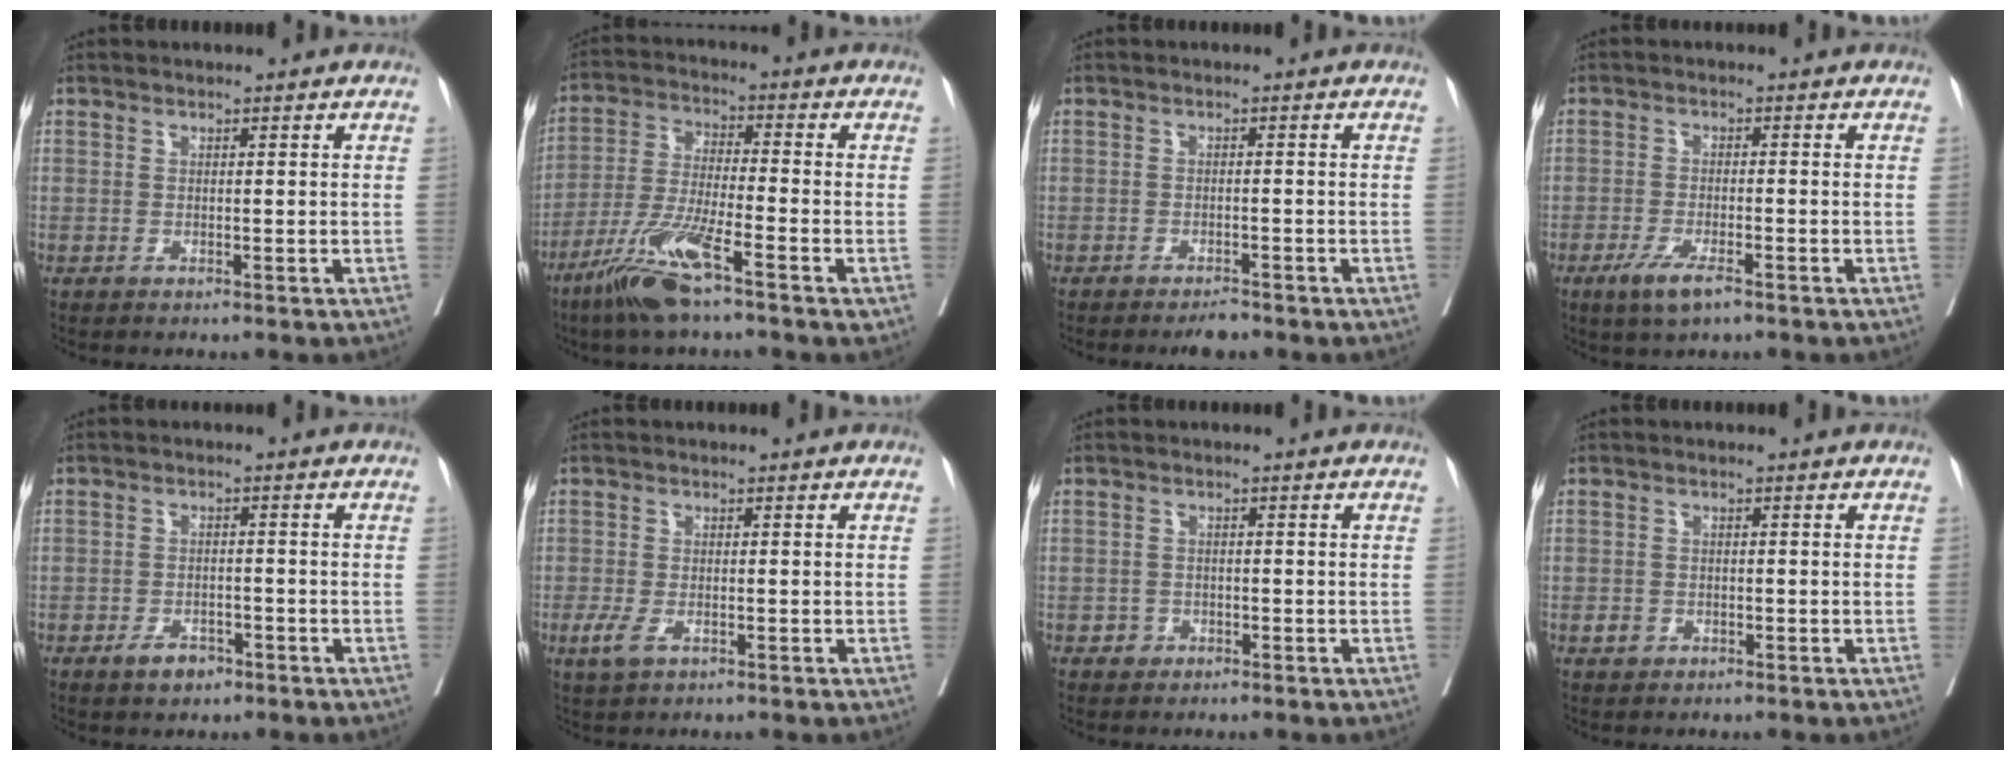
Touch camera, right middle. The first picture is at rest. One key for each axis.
{"total": 10.7, "fx": -6.5, "fy": 0.8, "fz": 8.4, "tx": -0.174, "ty": -0.024, "tz": -0.127}
{"total": 2.1, "fx": -1.8, "fy": 0.3, "fz": 0.9, "tx": -0.018, "ty": -0.003, "tz": -0.027}
{"total": 4.5, "fx": -2.8, "fy": 1.0, "fz": 3.4, "tx": -0.073, "ty": -0.008, "tz": -0.047}
{"total": 3.3, "fx": -2.2, "fy": 1.7, "fz": 1.7, "tx": -0.031, "ty": 0.002, "tz": -0.029}
{"total": 2.9, "fx": -1.2, "fy": 1.3, "fz": 2.3, "tx": -0.055, "ty": -0.004, "tz": -0.021}
{"total": 1.5, "fx": -0.8, "fy": 1.2, "fz": 0.2, "tx": 0.000, "ty": 0.006, "tz": -0.013}
{"total": 1.4, "fx": -0.7, "fy": 1.2, "fz": 0.5, "tx": -0.006, "ty": 0.005, "tz": -0.007}